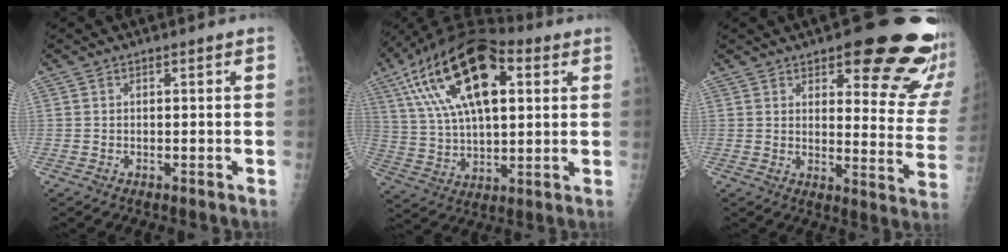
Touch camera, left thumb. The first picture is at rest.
{"total": 22.6, "force": [8.1, 11.1, 17.9], "torque": [-0.310, 0.005, 0.141]}
{"total": 21.5, "force": [13.7, 6.9, 15.1], "torque": [-0.140, -0.076, 0.163]}